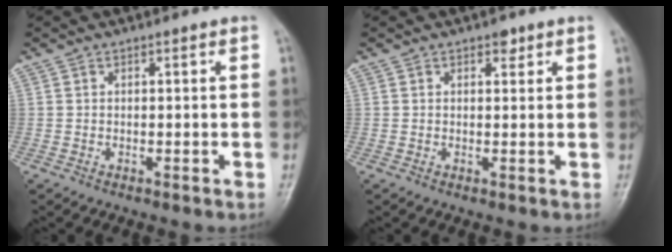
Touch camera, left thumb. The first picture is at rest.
{"total": 1.7, "force": [1.1, 1.0, 0.8], "torque": [0.000, -0.004, 0.011]}